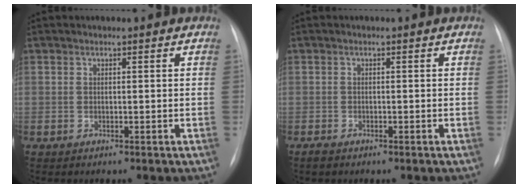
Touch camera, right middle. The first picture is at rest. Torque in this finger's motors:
{"motor_torque": [0.05, -0.12, 0.03, 0.02]}